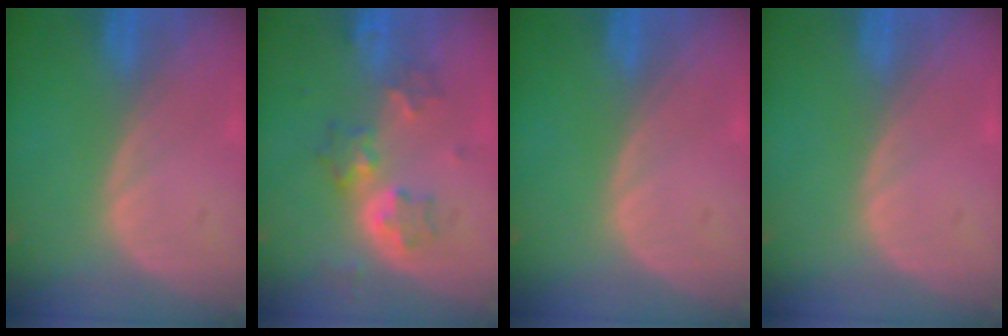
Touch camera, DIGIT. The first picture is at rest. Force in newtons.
{"total": 6.4, "press": 5.6, "slide": 3.1}
{"total": 0.0}
{"total": 0.0}